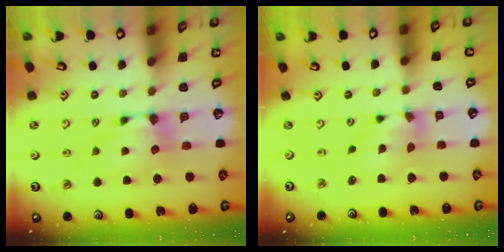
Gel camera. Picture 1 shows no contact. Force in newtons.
{"total": 4.3, "press": 3.9, "slide": 1.8}